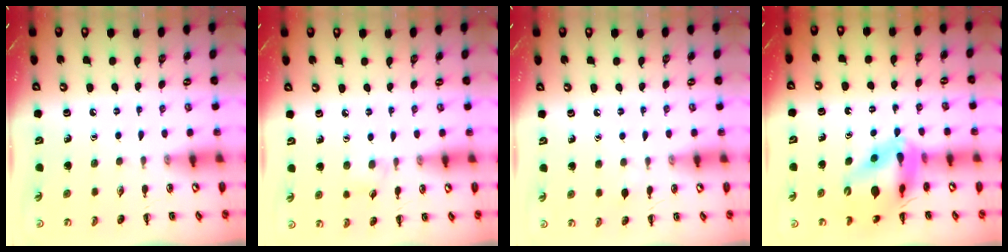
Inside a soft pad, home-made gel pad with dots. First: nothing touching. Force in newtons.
{"total": 5.3, "press": 4.9, "slide": 2.1}
{"total": 2.7, "press": 2.5, "slide": 1.0}
{"total": 13.4, "press": 12.8, "slide": 4.0}